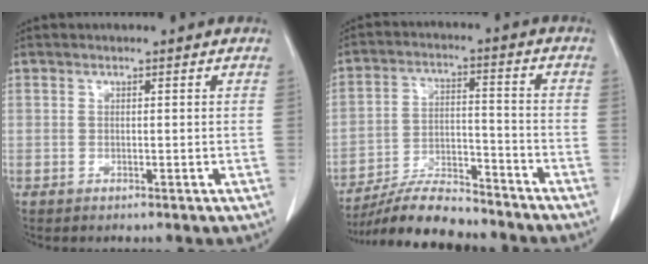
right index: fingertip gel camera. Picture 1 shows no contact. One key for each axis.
{"total": 11.7, "fx": -10.8, "fy": 2.0, "fz": 4.1, "tx": -0.070, "ty": 0.002, "tz": -0.188}